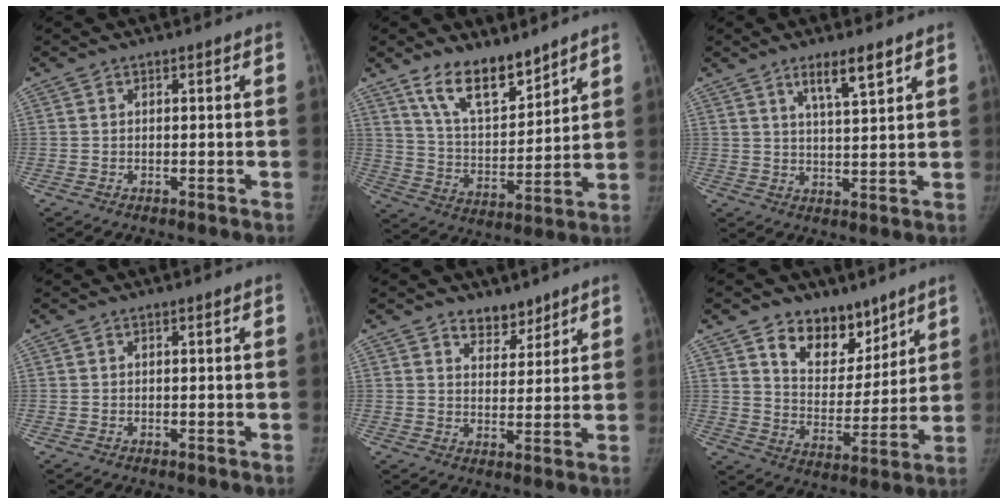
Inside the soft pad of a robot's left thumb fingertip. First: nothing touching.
{"total": 12.6, "force": [9.6, 4.9, 6.6], "torque": [-0.083, -0.070, 0.183]}
{"total": 6.0, "force": [3.9, 1.0, 4.5], "torque": [-0.072, -0.027, 0.070]}
{"total": 0.0}
{"total": 5.0, "force": [3.9, 2.9, 1.2], "torque": [0.013, -0.030, 0.065]}
{"total": 12.6, "force": [8.5, 7.7, 5.2], "torque": [-0.034, -0.057, 0.150]}